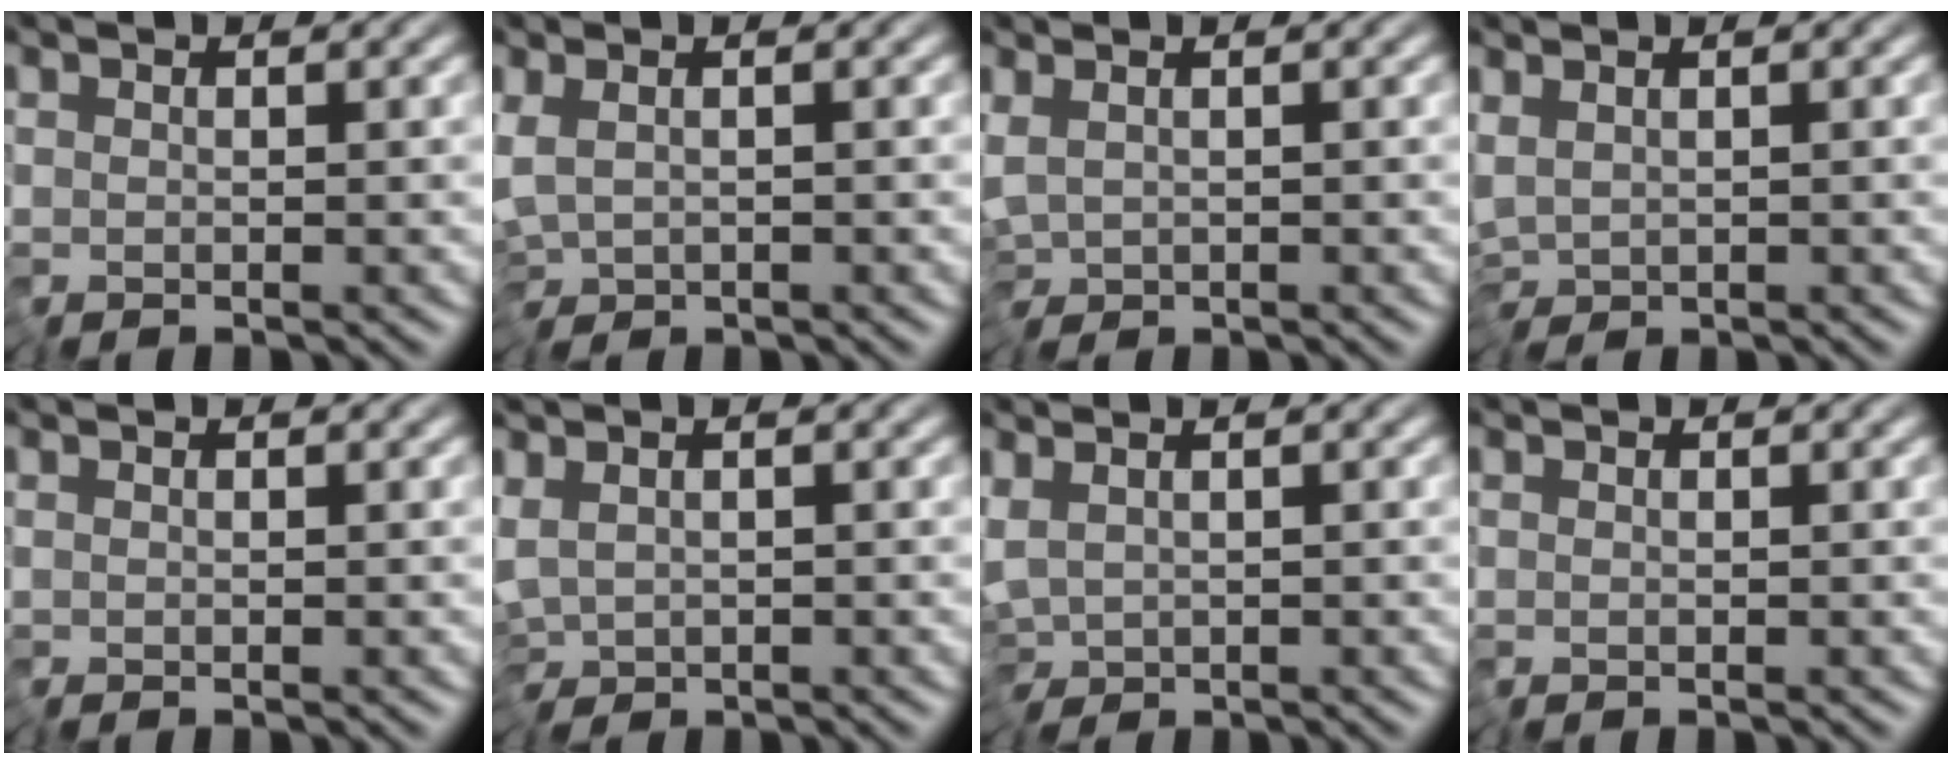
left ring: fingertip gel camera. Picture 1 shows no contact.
{"total": 3.7, "force": [-1.5, 2.0, 2.8], "torque": [-0.060, -0.017, -0.021]}
{"total": 3.0, "force": [-0.9, 1.7, 2.2], "torque": [-0.049, -0.010, -0.014]}
{"total": 2.2, "force": [-0.7, 1.2, 1.7], "torque": [-0.033, -0.002, -0.014]}
{"total": 0.0}
{"total": 4.0, "force": [-1.1, 2.4, 3.0], "torque": [-0.066, -0.016, -0.014]}
{"total": 3.8, "force": [-1.1, 2.3, 2.8], "torque": [-0.057, -0.013, -0.009]}
{"total": 0.0}